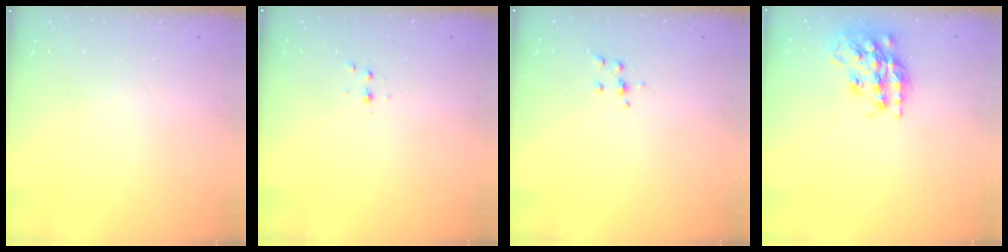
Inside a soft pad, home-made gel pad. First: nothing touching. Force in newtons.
{"total": 2.3, "press": 2.3, "slide": 0.3}
{"total": 4.0, "press": 3.9, "slide": 0.9}
{"total": 18.6, "press": 18.5, "slide": 1.5}